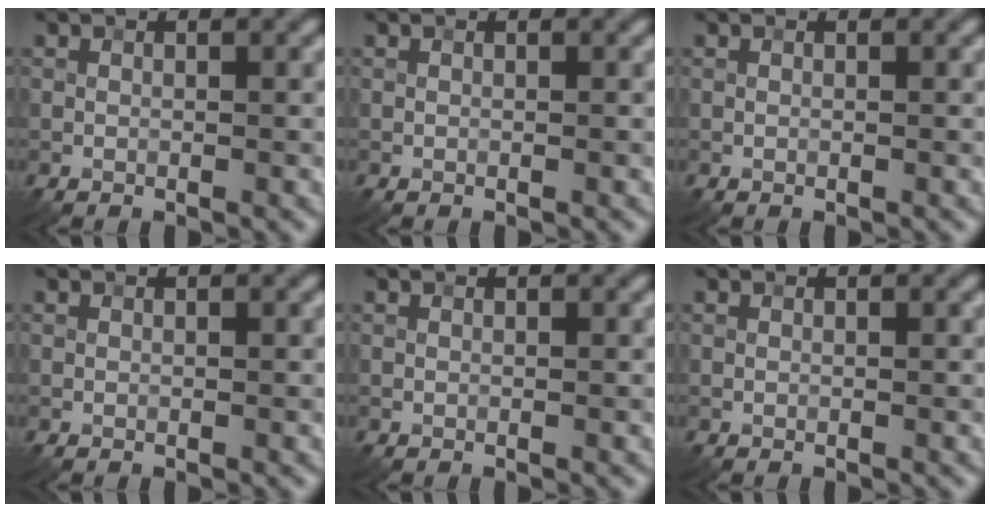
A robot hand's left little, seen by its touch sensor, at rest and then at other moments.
{"total": 0.0}
{"total": 0.0}
{"total": 0.0}
{"total": 0.0}
{"total": 0.0}